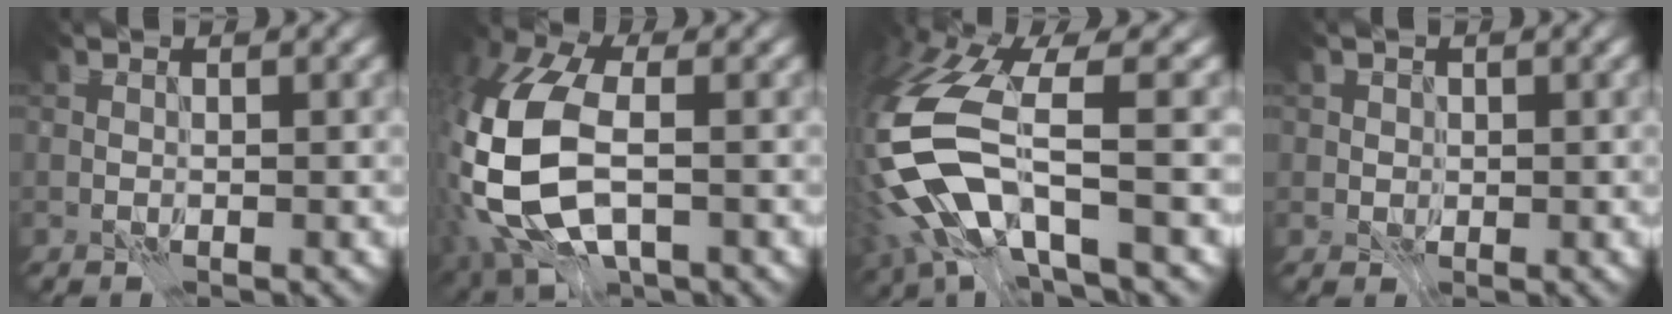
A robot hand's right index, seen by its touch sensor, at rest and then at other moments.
{"total": 14.2, "force": [-1.7, 8.8, 10.9], "torque": [-0.263, -0.027, -0.021]}
{"total": 10.7, "force": [-3.4, 4.6, 9.1], "torque": [-0.220, -0.015, -0.074]}
{"total": 1.2, "force": [0.3, 1.2, 0.1], "torque": [0.000, -0.004, 0.008]}